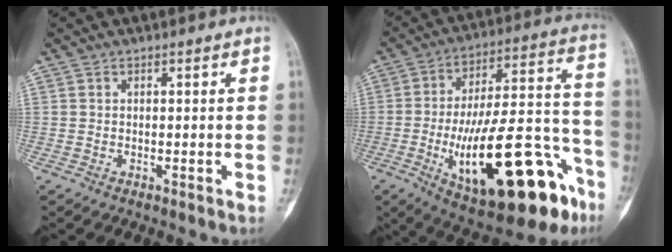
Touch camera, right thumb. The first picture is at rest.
{"total": 29.9, "force": [-12.6, 10.6, 25.0], "torque": [-0.349, 0.062, -0.176]}